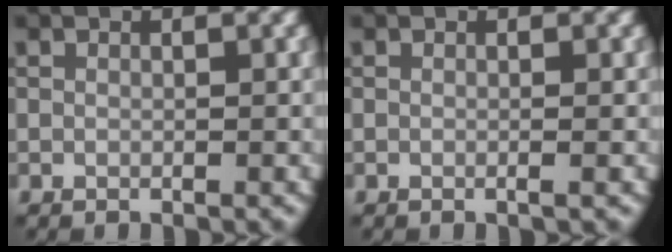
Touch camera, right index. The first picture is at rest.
{"total": 0.9, "force": [-0.1, 0.2, 0.8], "torque": [-0.009, -0.003, -0.006]}